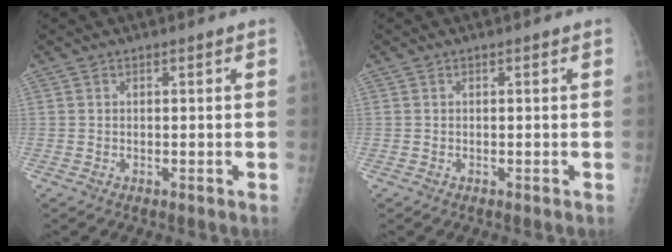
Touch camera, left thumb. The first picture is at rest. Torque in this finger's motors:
{"motor_torque": [-0.06, 0.06, -0.01, -0.01, 0.00]}